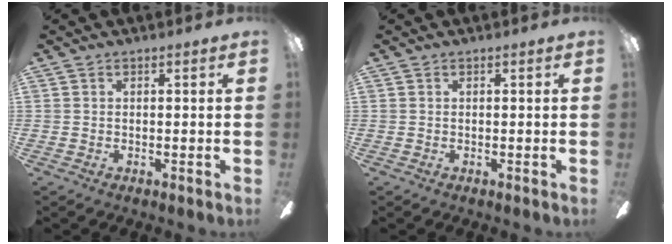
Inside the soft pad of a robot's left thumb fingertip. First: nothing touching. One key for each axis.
{"total": 0.0}